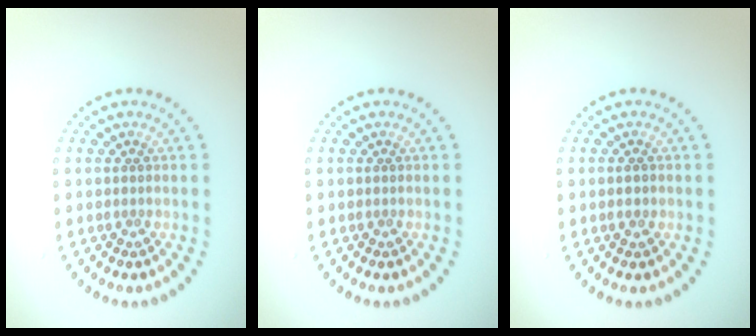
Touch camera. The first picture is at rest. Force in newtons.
{"total": 0.0}
{"total": 1.0, "press": 1.0, "slide": 0.2}